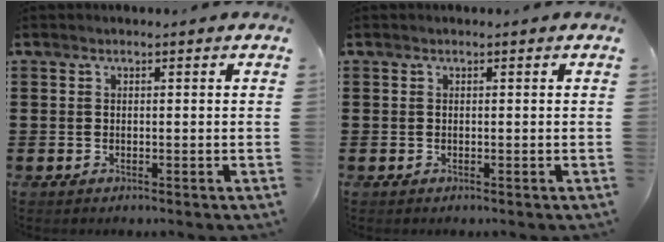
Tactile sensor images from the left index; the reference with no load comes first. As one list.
[{"total": 0.0}]